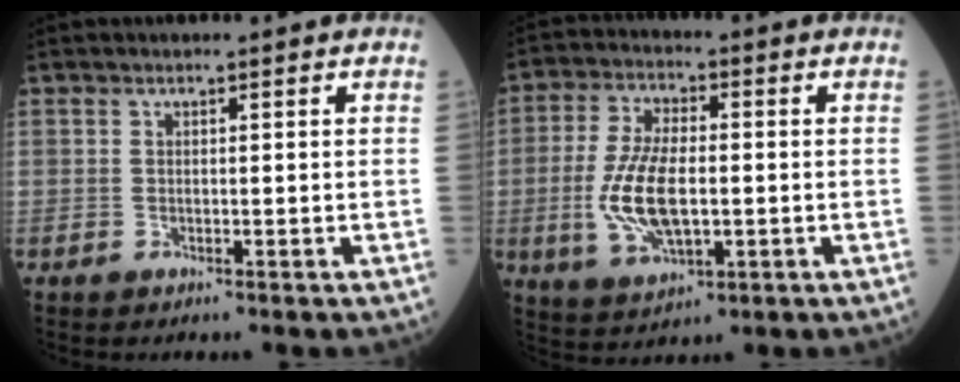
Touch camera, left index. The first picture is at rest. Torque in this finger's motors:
{"motor_torque": [1.70, 0.43, 0.81, 0.21]}